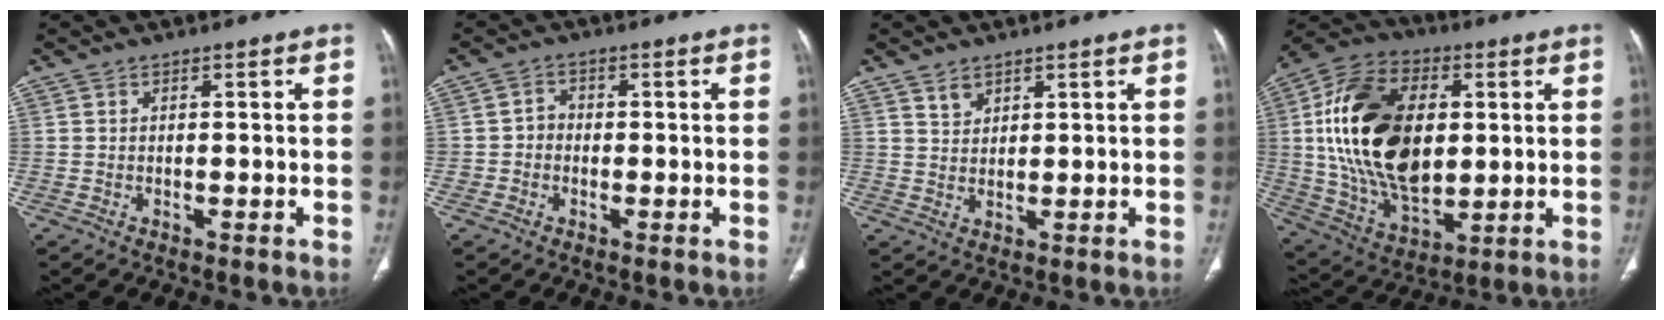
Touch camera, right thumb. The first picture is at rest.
{"total": 2.4, "force": [-0.7, 2.2, 0.7], "torque": [0.006, 0.011, -0.020]}
{"total": 2.7, "force": [2.1, 1.6, 0.8], "torque": [-0.004, -0.015, 0.041]}
{"total": 24.7, "force": [3.2, 15.1, 19.3], "torque": [-0.342, -0.006, 0.064]}